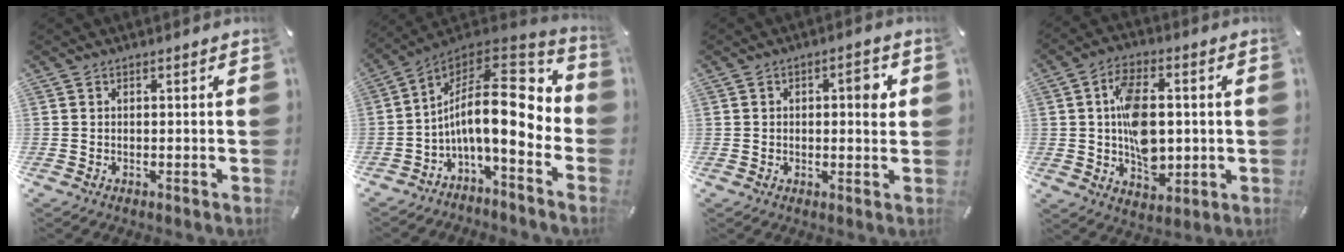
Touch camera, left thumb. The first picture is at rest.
{"total": 18.6, "force": [-1.0, 7.6, 16.9], "torque": [-0.302, -0.034, -0.025]}
{"total": 4.7, "force": [0.8, 2.3, 4.1], "torque": [-0.048, -0.001, 0.003]}
{"total": 12.8, "force": [0.4, 8.3, 9.7], "torque": [-0.161, 0.011, 0.009]}